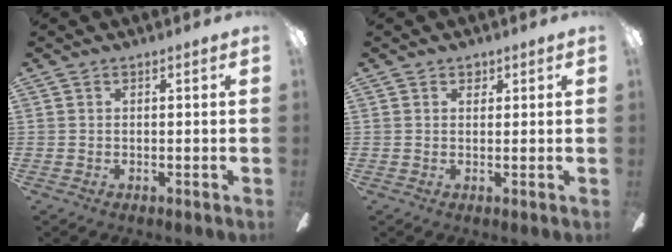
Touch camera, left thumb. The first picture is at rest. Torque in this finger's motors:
{"motor_torque": [0.56, 0.04, 0.31, 0.04, 0.00]}